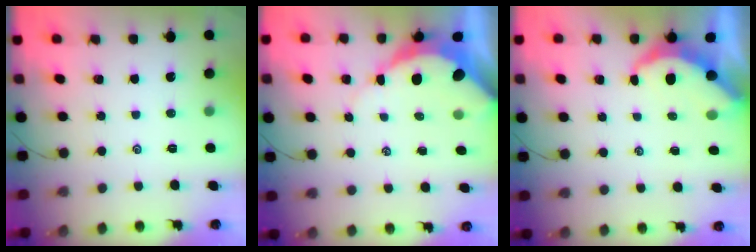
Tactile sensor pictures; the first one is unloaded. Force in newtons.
{"total": 8.7, "press": 8.6, "slide": 0.9}
{"total": 4.7, "press": 4.7, "slide": 0.4}